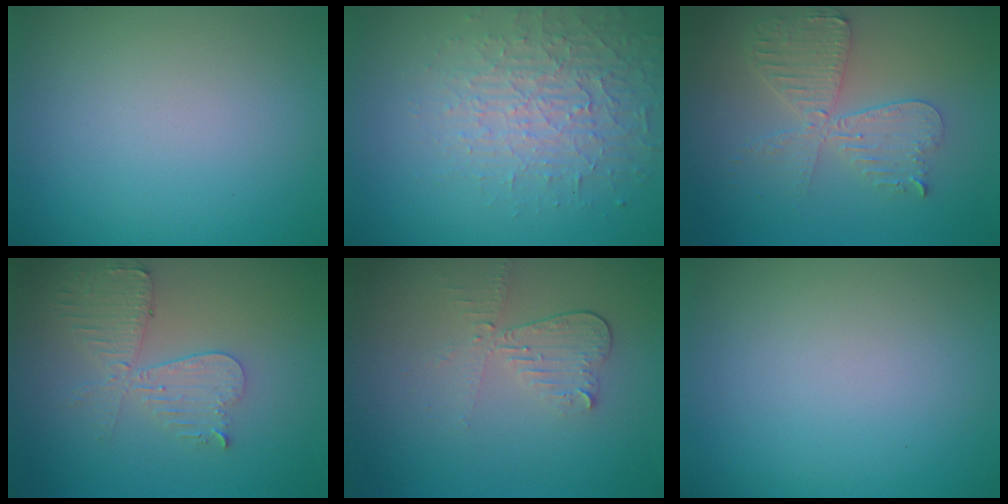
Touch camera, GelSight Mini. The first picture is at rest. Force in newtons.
{"total": 3.7, "press": 3.4, "slide": 1.3}
{"total": 4.7, "press": 4.0, "slide": 2.4}
{"total": 4.2, "press": 3.7, "slide": 2.1}
{"total": 3.0, "press": 2.6, "slide": 1.4}
{"total": 0.0}